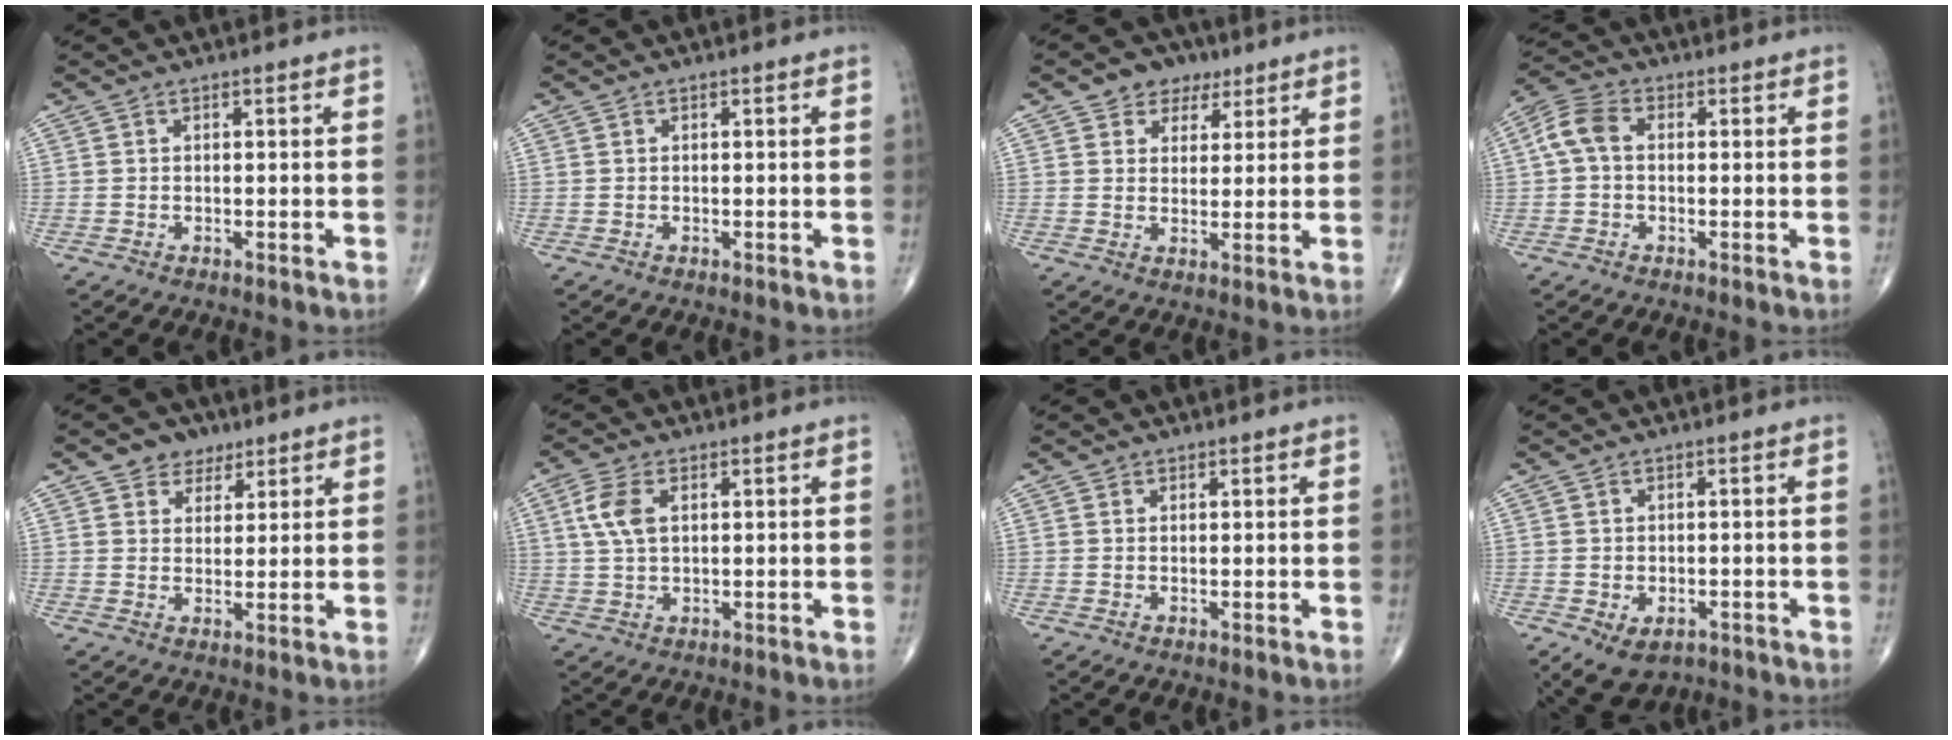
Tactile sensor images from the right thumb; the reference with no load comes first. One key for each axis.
{"total": 0.0}
{"total": 6.2, "fx": 3.7, "fy": 4.6, "fz": 2.0, "tx": 0.004, "ty": -0.011, "tz": 0.054}
{"total": 5.7, "fx": 0.3, "fy": 3.8, "fz": 4.3, "tx": -0.087, "ty": 0.017, "tz": -0.004}
{"total": 5.2, "fx": 3.2, "fy": 3.8, "fz": 1.5, "tx": 0.005, "ty": -0.014, "tz": 0.049}
{"total": 6.1, "fx": 1.8, "fy": 3.4, "fz": 4.8, "tx": -0.111, "ty": 0.003, "tz": 0.036}
{"total": 0.6, "fx": 0.3, "fy": 0.5, "fz": 0.0, "tx": 0.004, "ty": -0.001, "tz": 0.003}
{"total": 6.4, "fx": -3.0, "fy": 4.3, "fz": 3.7, "tx": -0.054, "ty": 0.008, "tz": -0.036}